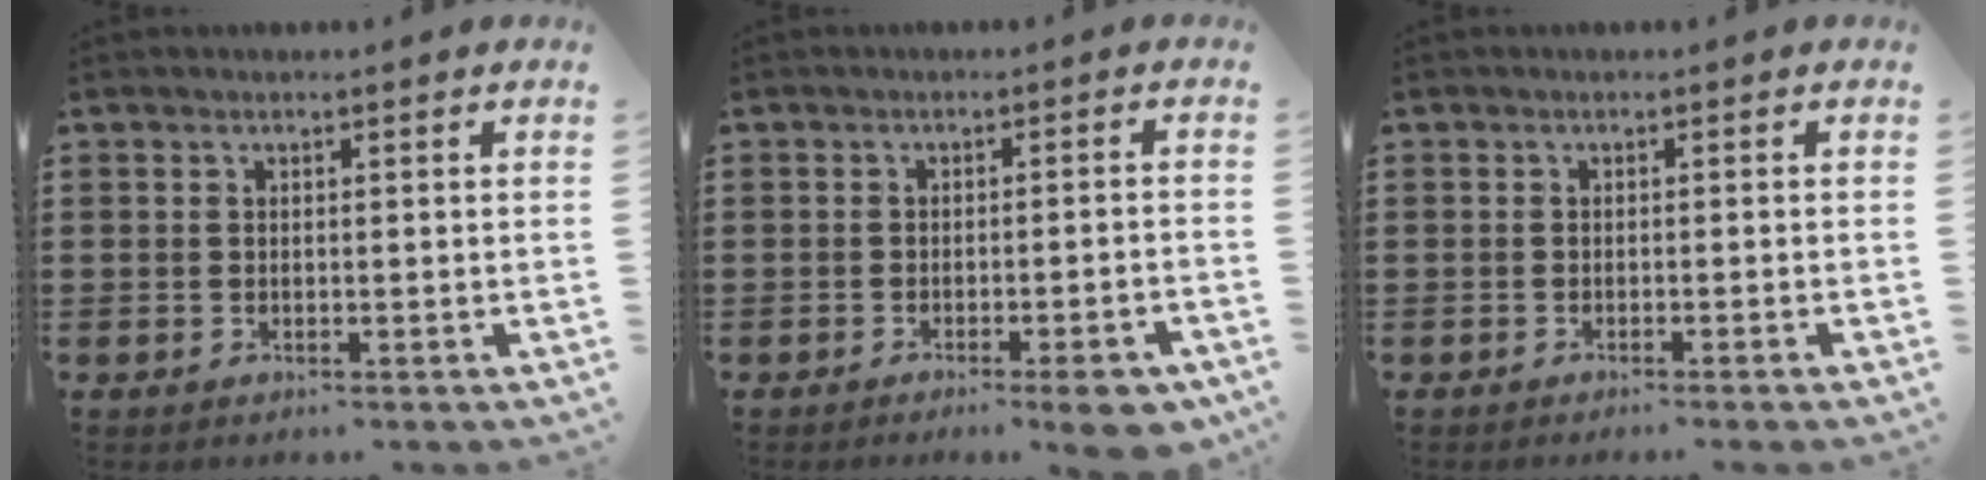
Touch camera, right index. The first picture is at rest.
{"total": 4.3, "force": [-3.0, 0.0, 3.1], "torque": [-0.047, -0.010, -0.049]}
{"total": 0.9, "force": [-0.7, -0.4, 0.4], "torque": [-0.009, -0.004, -0.015]}